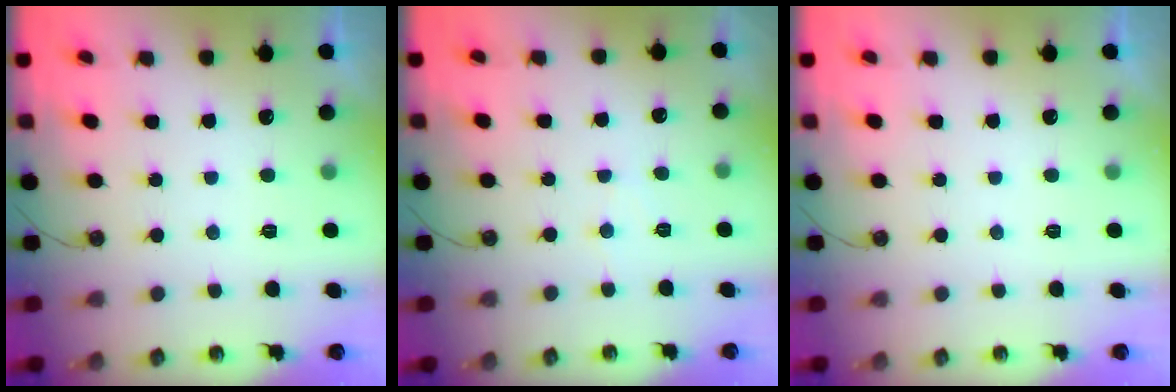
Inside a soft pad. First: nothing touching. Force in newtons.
{"total": 3.8, "press": 3.8, "slide": 0.4}
{"total": 0.0}